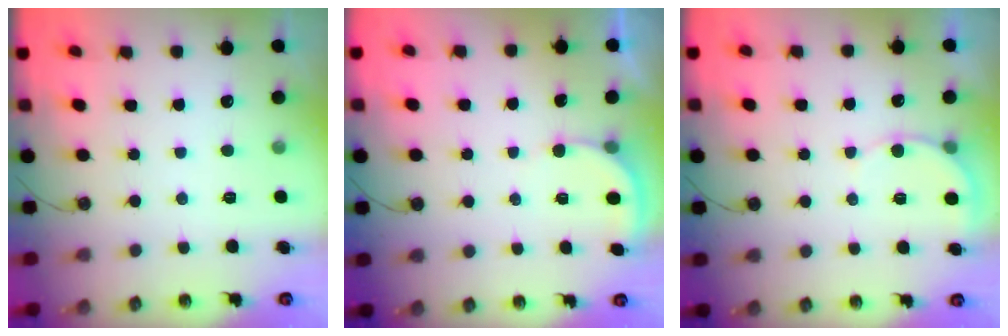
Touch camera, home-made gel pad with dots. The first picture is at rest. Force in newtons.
{"total": 3.3, "press": 3.2, "slide": 0.5}
{"total": 5.9, "press": 5.9, "slide": 0.3}